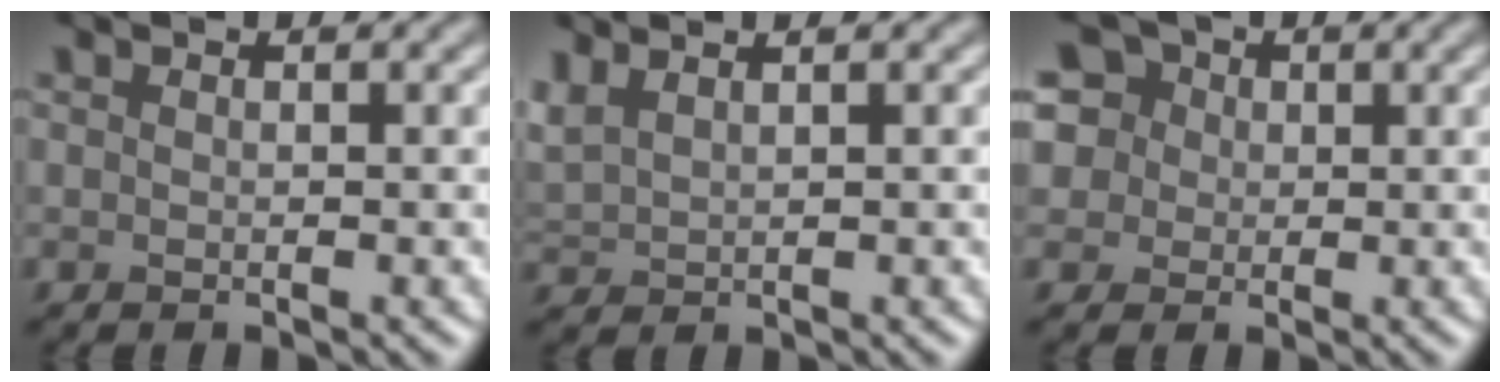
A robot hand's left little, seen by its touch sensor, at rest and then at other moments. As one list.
[{"total": 2.1, "force": [1.4, 0.8, 1.4], "torque": [-0.043, 0.010, 0.034]}, {"total": 10.7, "force": [5.5, 7.8, 4.8], "torque": [-0.121, 0.040, 0.068]}]